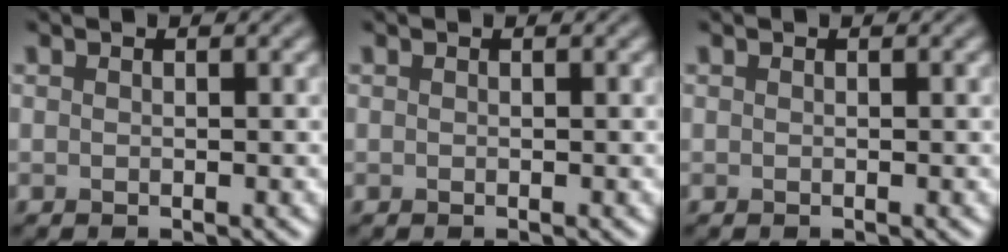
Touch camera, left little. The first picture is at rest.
{"total": 0.0}
{"total": 0.0}